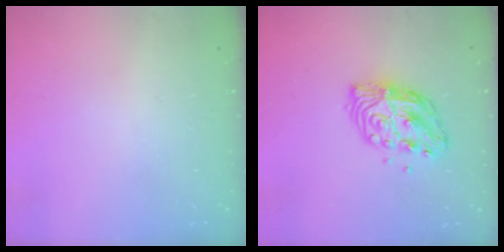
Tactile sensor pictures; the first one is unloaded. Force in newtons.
{"total": 11.3, "press": 11.3, "slide": 0.7}